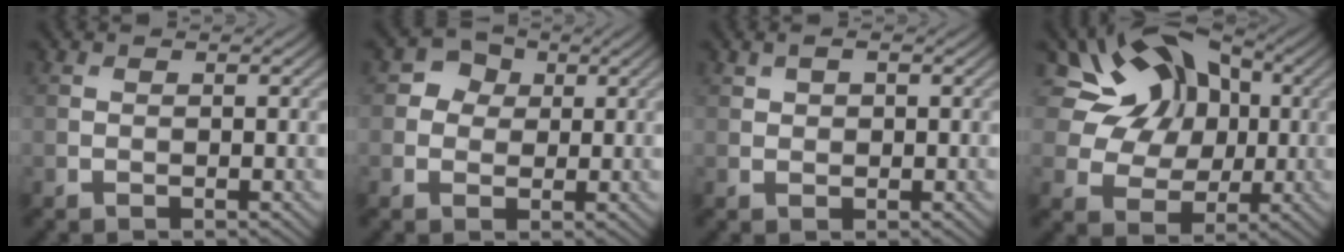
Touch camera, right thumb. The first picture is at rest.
{"total": 3.0, "force": [0.5, 2.7, 1.0], "torque": [-0.016, 0.005, 0.002]}
{"total": 1.7, "force": [0.8, 1.0, 1.2], "torque": [-0.022, 0.003, 0.015]}
{"total": 13.7, "force": [4.3, 10.3, 8.1], "torque": [-0.180, 0.038, 0.057]}